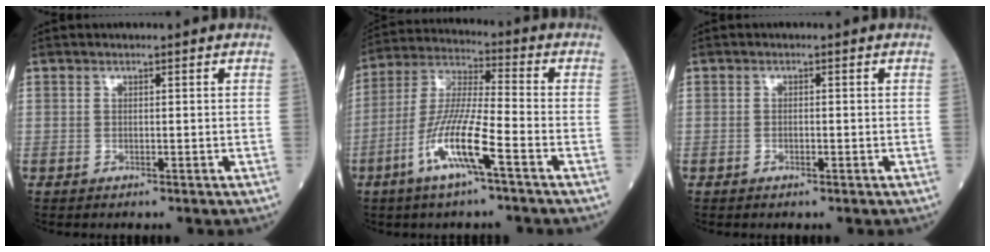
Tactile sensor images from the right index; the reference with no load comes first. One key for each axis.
{"total": 11.6, "fx": -5.2, "fy": 0.5, "fz": 10.4, "tx": -0.217, "ty": -0.004, "tz": -0.103}
{"total": 0.6, "fx": -0.3, "fy": 0.3, "fz": 0.5, "tx": -0.011, "ty": 0.001, "tz": -0.002}